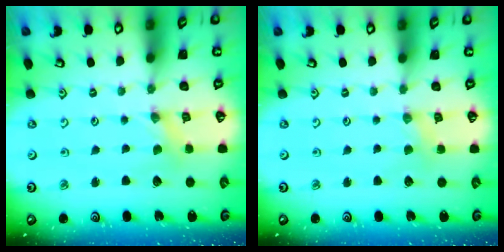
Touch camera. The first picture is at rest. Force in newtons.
{"total": 2.2, "press": 2.1, "slide": 0.4}